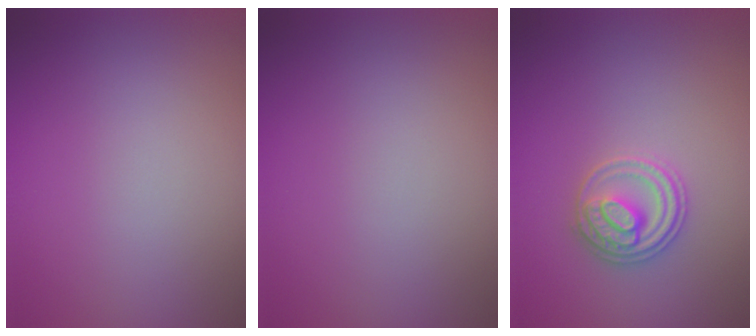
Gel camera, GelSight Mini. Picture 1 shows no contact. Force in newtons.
{"total": 0.0}
{"total": 2.9, "press": 2.9, "slide": 0.1}